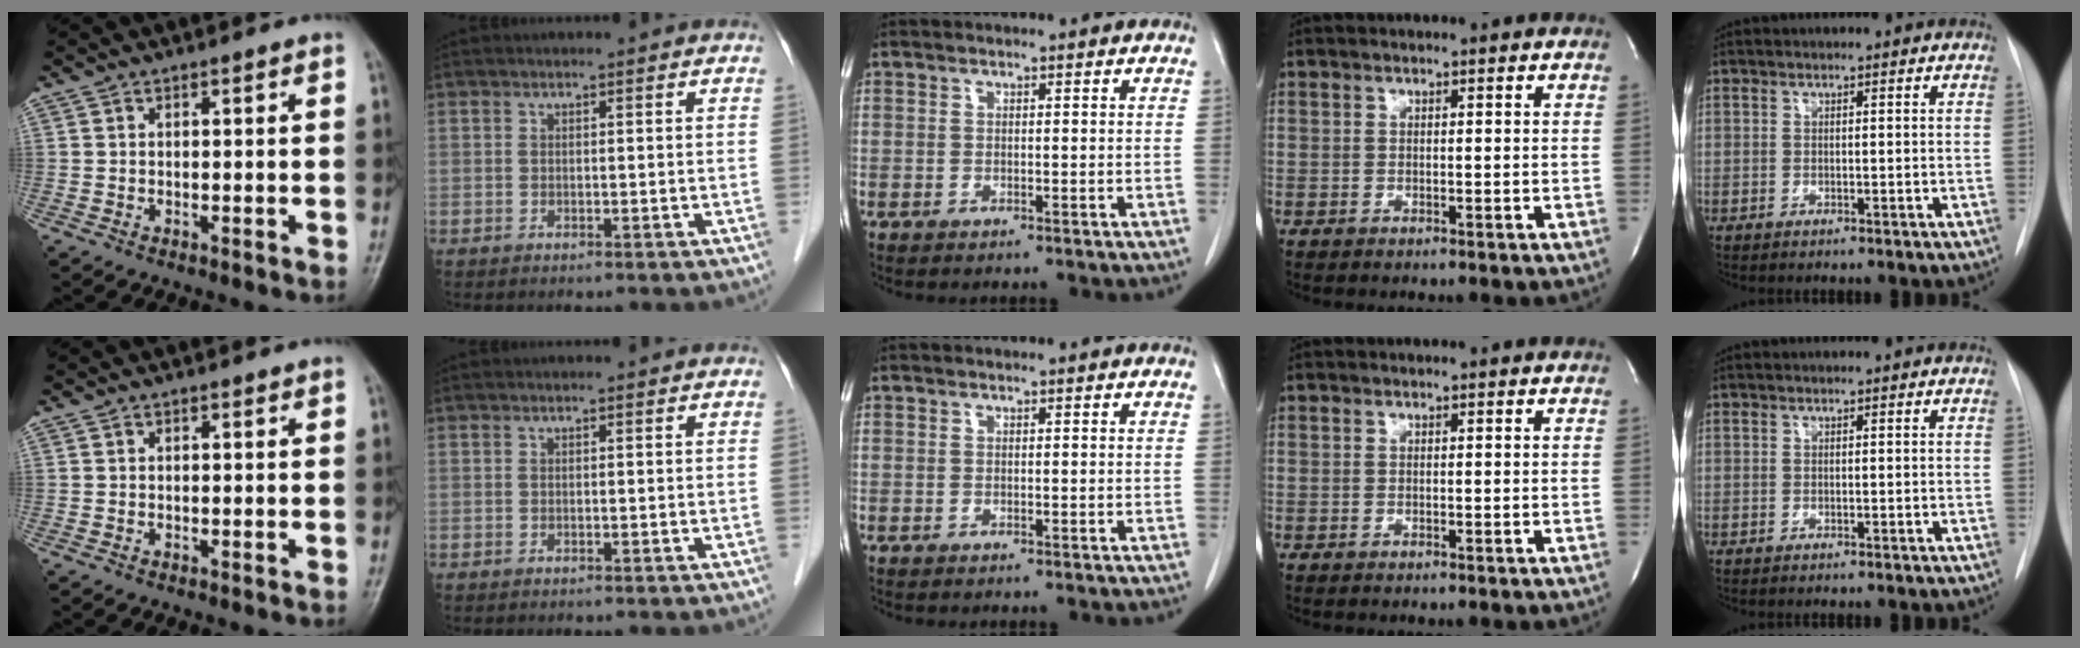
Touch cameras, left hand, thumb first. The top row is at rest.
{}